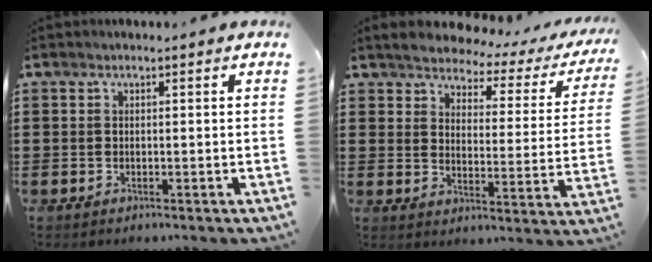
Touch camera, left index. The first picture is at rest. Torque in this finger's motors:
{"motor_torque": [2.14, 0.00, 0.49, 0.05]}